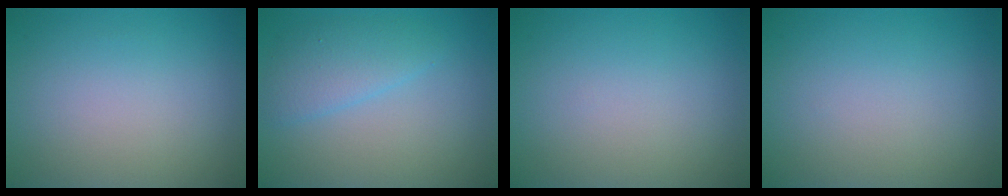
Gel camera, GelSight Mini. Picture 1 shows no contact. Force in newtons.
{"total": 2.8, "press": 2.8, "slide": 0.2}
{"total": 0.0}
{"total": 0.0}